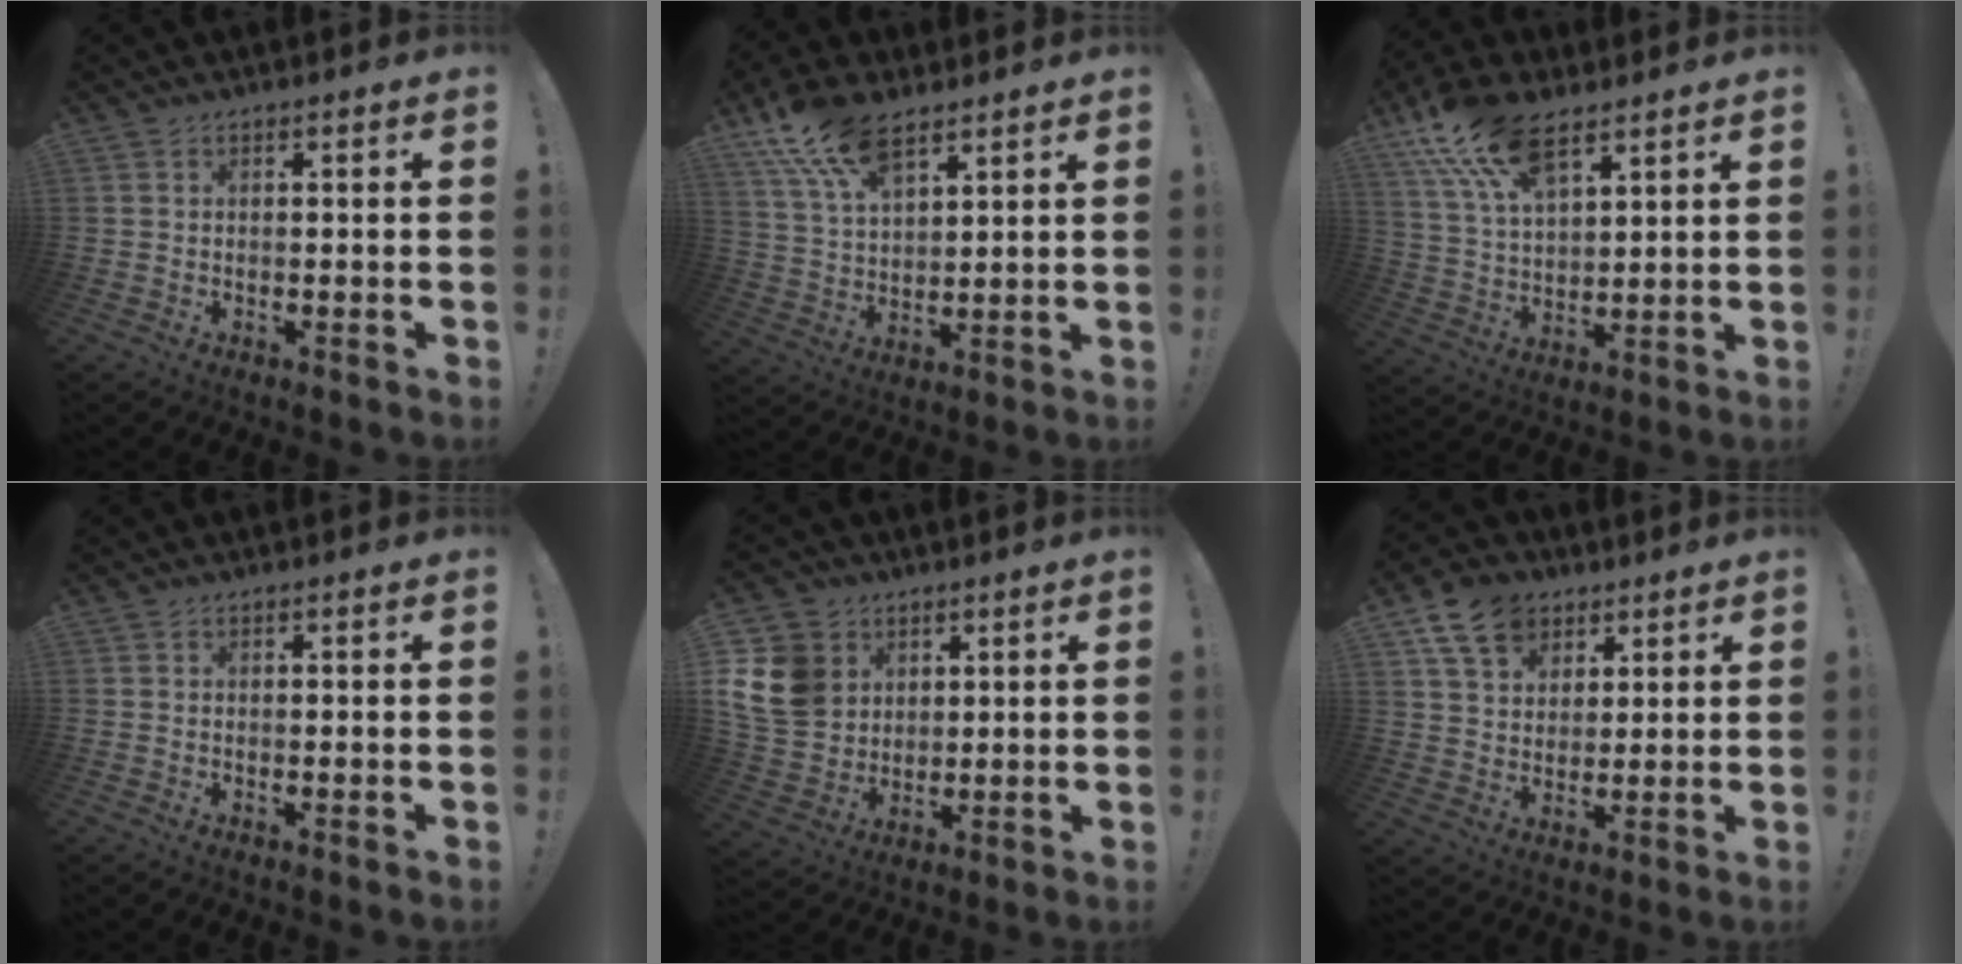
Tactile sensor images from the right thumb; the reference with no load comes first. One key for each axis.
{"total": 13.0, "fx": 8.9, "fy": 6.1, "fz": 7.4, "tx": -0.147, "ty": -0.035, "tz": 0.169}
{"total": 15.6, "fx": 10.4, "fy": 7.4, "fz": 8.9, "tx": -0.187, "ty": -0.047, "tz": 0.194}
{"total": 0.0}
{"total": 14.6, "fx": 4.6, "fy": 12.2, "fz": 6.5, "tx": -0.129, "ty": -0.020, "tz": 0.095}
{"total": 12.3, "fx": 6.8, "fy": 8.9, "fz": 5.1, "tx": -0.076, "ty": -0.033, "tz": 0.131}